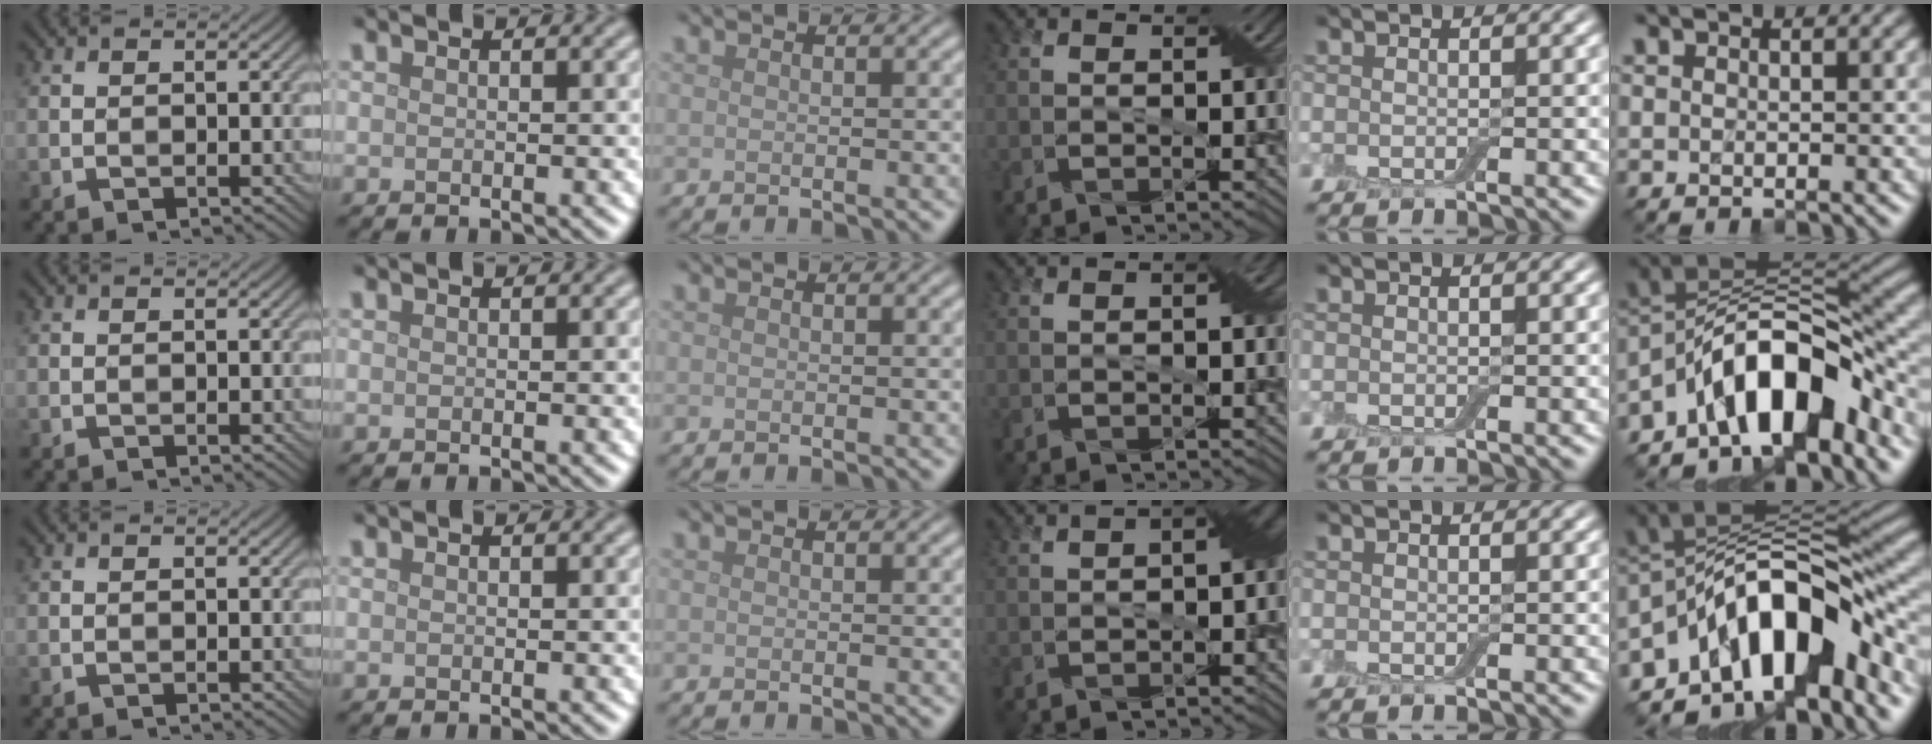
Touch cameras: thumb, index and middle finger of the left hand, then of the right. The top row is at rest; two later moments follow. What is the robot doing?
{"motion": "pour", "object": "bottle"}